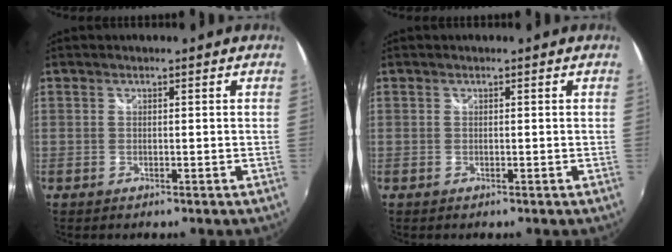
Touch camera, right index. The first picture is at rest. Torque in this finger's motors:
{"motor_torque": [0.00, 0.00, 0.00, -0.01]}